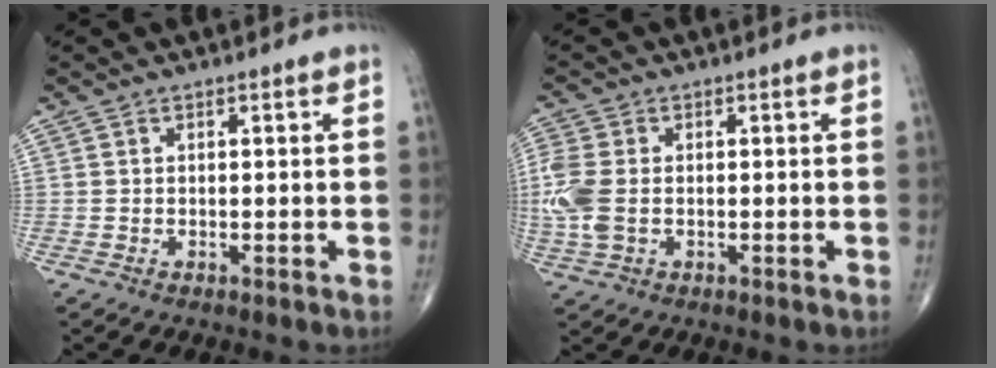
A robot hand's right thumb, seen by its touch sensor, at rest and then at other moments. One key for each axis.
{"total": 7.5, "fx": -0.4, "fy": 4.8, "fz": 5.7, "tx": -0.163, "ty": 0.004, "tz": -0.009}